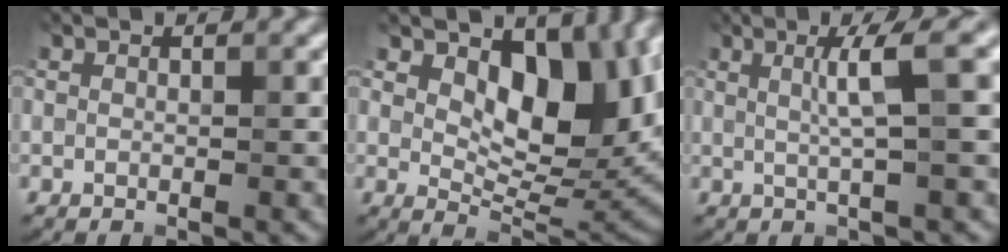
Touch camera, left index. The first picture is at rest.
{"total": 9.8, "force": [3.3, 5.4, 7.5], "torque": [-0.111, -0.015, 0.058]}
{"total": 4.0, "force": [0.9, 0.2, 3.9], "torque": [-0.064, 0.015, 0.014]}